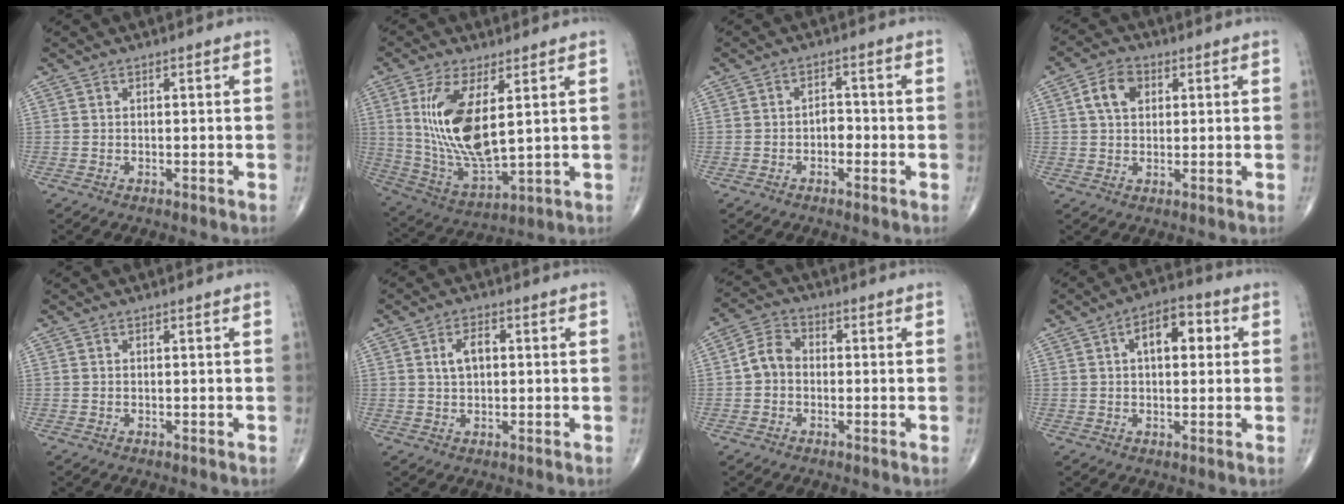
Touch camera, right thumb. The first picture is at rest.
{"total": 15.7, "force": [3.7, 6.2, 13.9], "torque": [-0.278, -0.026, 0.086]}
{"total": 2.6, "force": [-0.9, 1.6, 1.8], "torque": [-0.012, 0.012, -0.020]}
{"total": 6.1, "force": [1.8, 4.2, 4.0], "torque": [-0.064, 0.007, 0.027]}
{"total": 0.0}
{"total": 4.3, "force": [0.8, 2.5, 3.3], "torque": [-0.059, 0.006, 0.013]}
{"total": 5.4, "force": [-0.6, 4.3, 3.1], "torque": [-0.047, 0.019, -0.023]}
{"total": 8.7, "force": [2.1, 4.7, 7.0], "torque": [-0.078, 0.018, 0.024]}